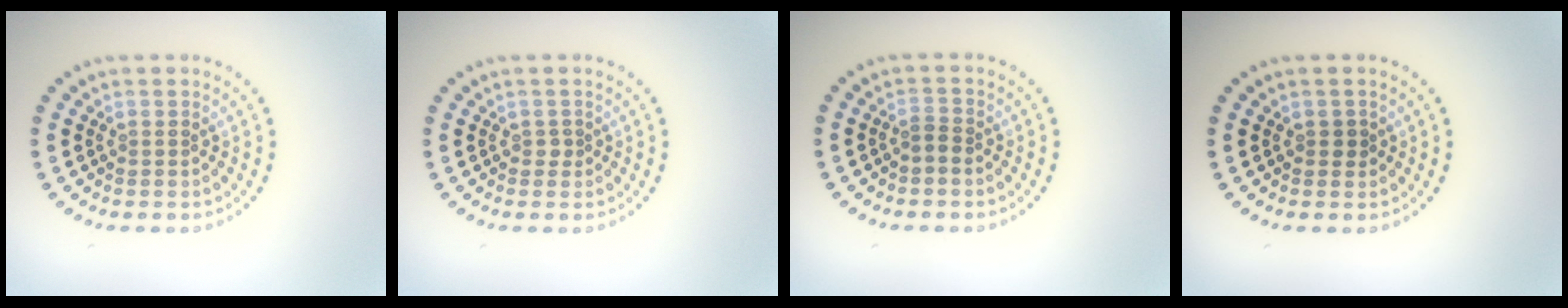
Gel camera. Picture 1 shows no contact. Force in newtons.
{"total": 0.5, "press": 0.4, "slide": 0.3}
{"total": 1.2, "press": 1.0, "slide": 0.7}
{"total": 0.8, "press": 0.8, "slide": 0.2}